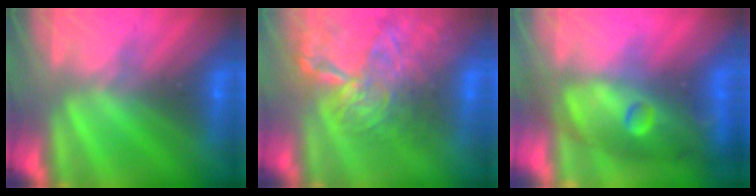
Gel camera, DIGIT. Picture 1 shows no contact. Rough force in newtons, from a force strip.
{"total": 7.9}
{"total": 7.3}